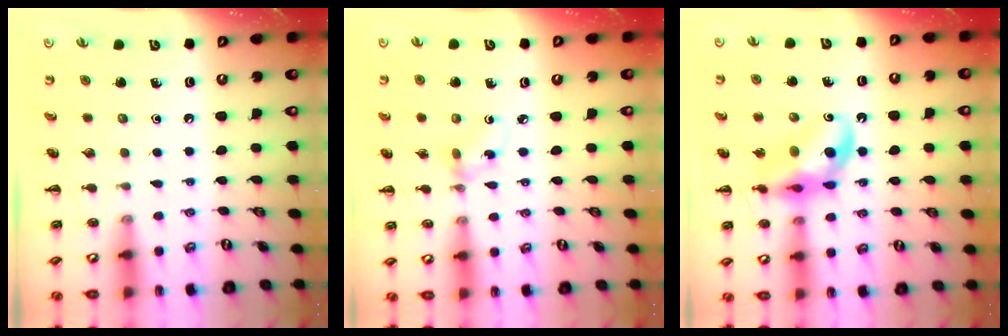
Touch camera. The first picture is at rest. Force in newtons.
{"total": 2.9, "press": 2.8, "slide": 0.9}
{"total": 12.7, "press": 12.3, "slide": 3.2}